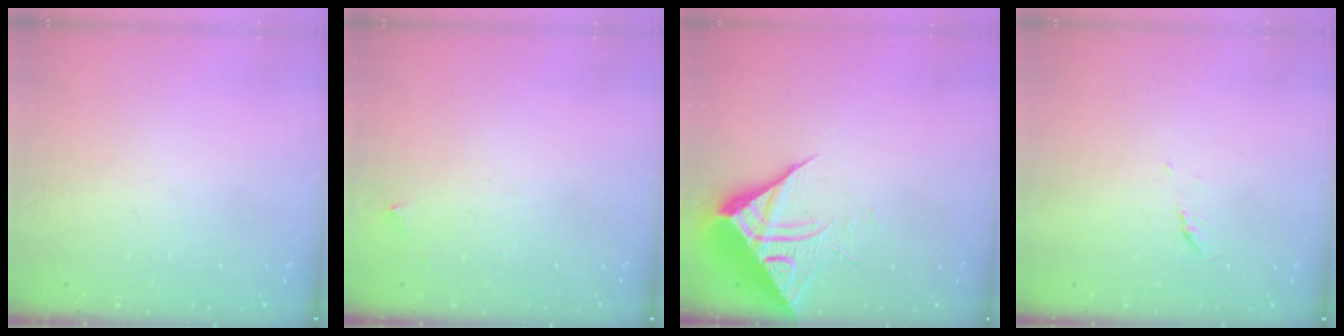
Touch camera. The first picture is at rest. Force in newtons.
{"total": 2.5, "press": 2.5, "slide": 0.4}
{"total": 10.0, "press": 10.0, "slide": 0.6}
{"total": 3.5, "press": 3.4, "slide": 0.5}